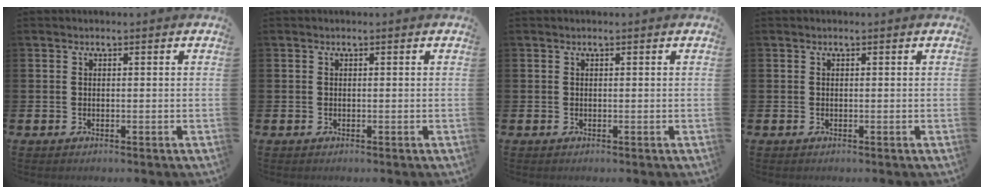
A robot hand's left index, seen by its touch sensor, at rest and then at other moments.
{"total": 0.0}
{"total": 0.0}
{"total": 0.0}